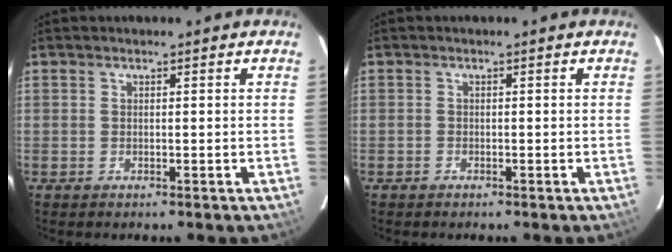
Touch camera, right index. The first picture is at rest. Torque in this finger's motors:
{"motor_torque": [0.02, -0.06, -0.18, -0.08]}